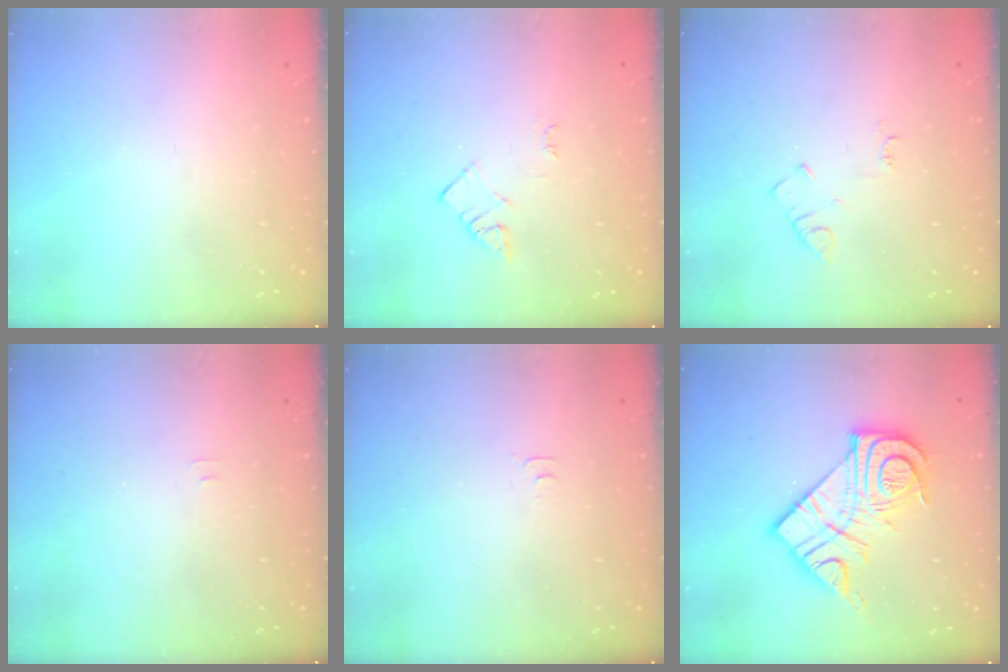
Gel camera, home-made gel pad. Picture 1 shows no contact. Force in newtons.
{"total": 3.3, "press": 3.3, "slide": 0.4}
{"total": 4.8, "press": 4.8, "slide": 0.8}
{"total": 2.9, "press": 2.9, "slide": 0.3}
{"total": 5.4, "press": 5.4, "slide": 0.8}
{"total": 16.2, "press": 16.1, "slide": 1.4}